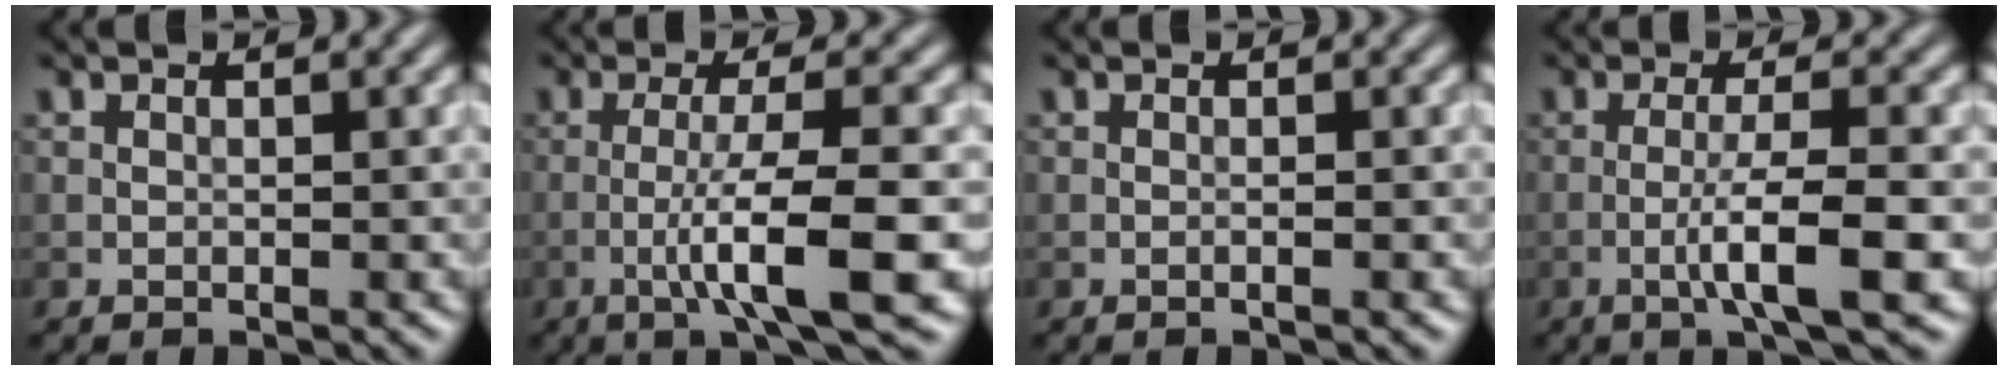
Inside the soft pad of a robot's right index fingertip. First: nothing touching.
{"total": 7.3, "force": [-2.4, 0.9, 6.8], "torque": [-0.111, 0.007, -0.046]}
{"total": 0.7, "force": [-0.2, 0.1, 0.7], "torque": [-0.009, -0.002, -0.008]}
{"total": 5.0, "force": [-1.7, 0.5, 4.7], "torque": [-0.079, 0.007, -0.035]}